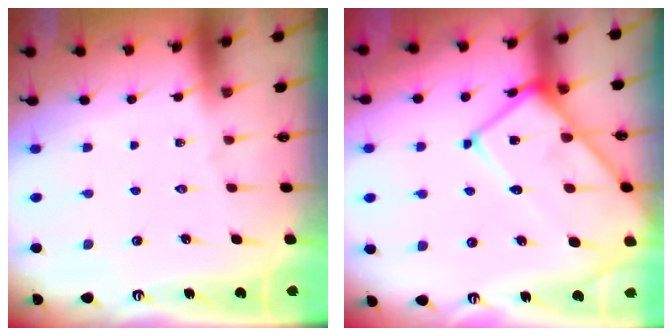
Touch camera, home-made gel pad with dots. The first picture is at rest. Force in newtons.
{"total": 18.2, "press": 18.1, "slide": 1.9}